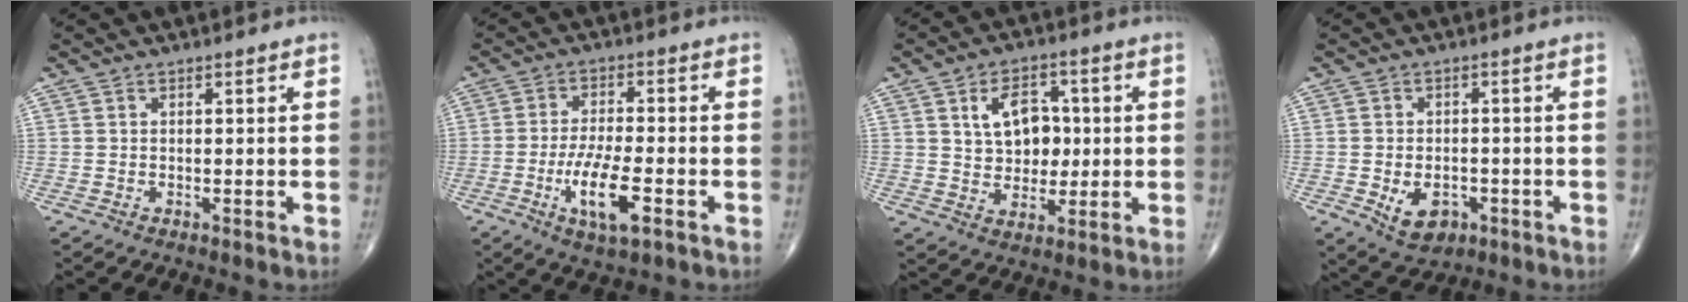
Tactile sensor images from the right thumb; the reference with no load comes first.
{"total": 9.4, "force": [-3.5, 2.8, 8.3], "torque": [-0.155, 0.006, -0.062]}
{"total": 10.0, "force": [1.9, 7.1, 6.8], "torque": [-0.073, -0.001, 0.034]}
{"total": 6.7, "force": [-2.3, 4.5, 4.4], "torque": [-0.054, 0.006, -0.027]}